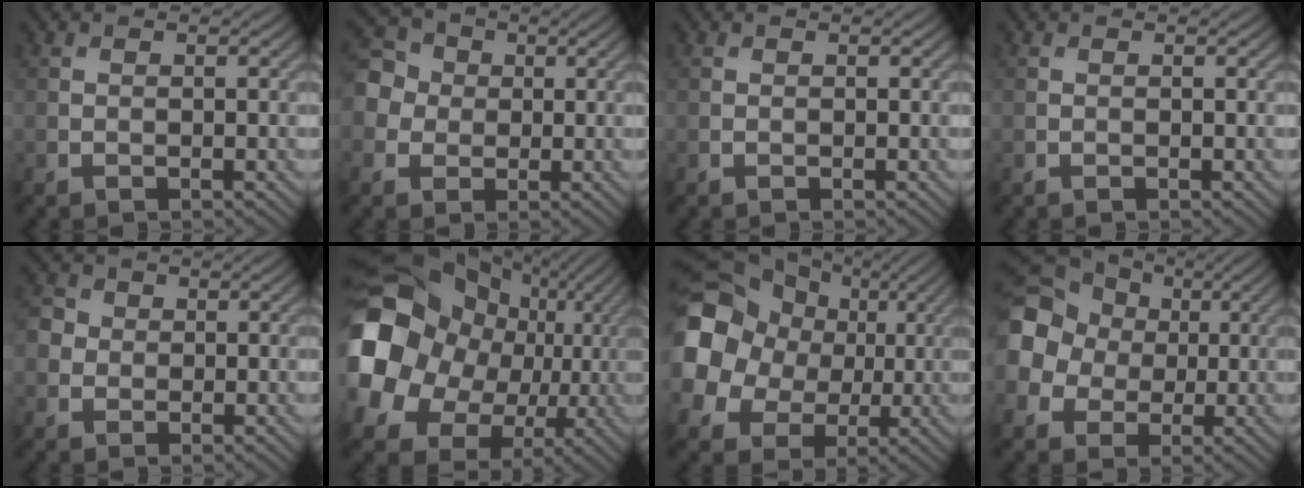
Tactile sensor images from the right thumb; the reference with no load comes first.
{"total": 5.6, "force": [0.2, 5.1, 2.2], "torque": [-0.069, 0.009, -0.008]}
{"total": 0.0}
{"total": 0.0}
{"total": 2.8, "force": [0.2, 2.6, 0.9], "torque": [-0.028, 0.005, -0.003]}
{"total": 22.8, "force": [2.6, 19.4, 11.8], "torque": [-0.284, -0.005, 0.036]}
{"total": 16.1, "force": [3.1, 13.9, 7.5], "torque": [-0.237, 0.009, 0.047]}
{"total": 15.0, "force": [1.8, 13.6, 6.1], "torque": [-0.203, 0.020, -0.003]}